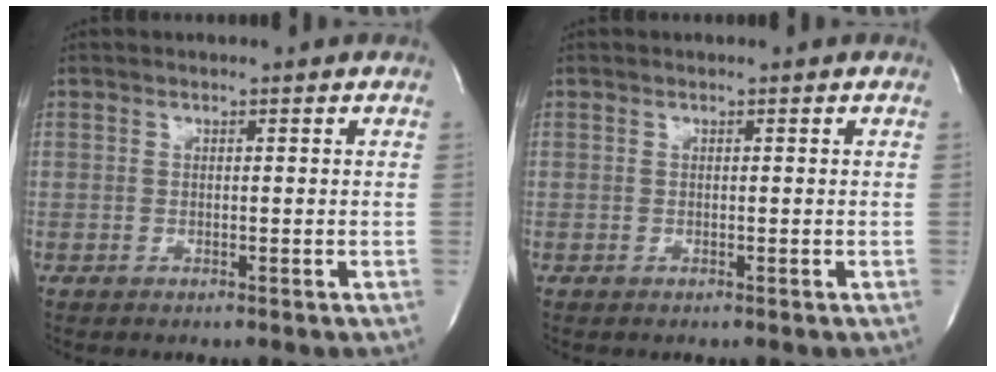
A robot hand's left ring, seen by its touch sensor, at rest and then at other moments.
{"total": 0.0}